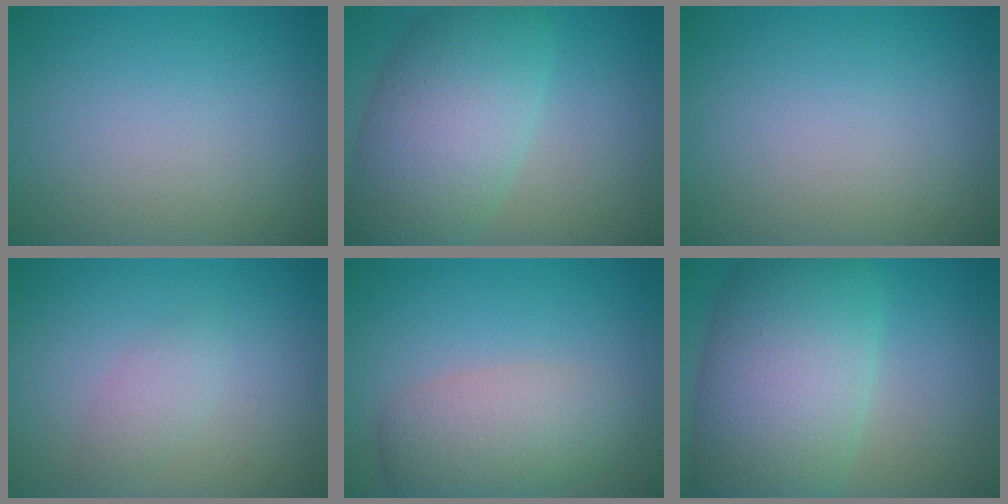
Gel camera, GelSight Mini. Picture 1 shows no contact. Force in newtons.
{"total": 9.0, "press": 9.0, "slide": 0.5}
{"total": 0.0}
{"total": 1.5, "press": 1.5, "slide": 0.0}
{"total": 4.8, "press": 4.8, "slide": 0.2}
{"total": 11.7, "press": 11.7, "slide": 0.7}